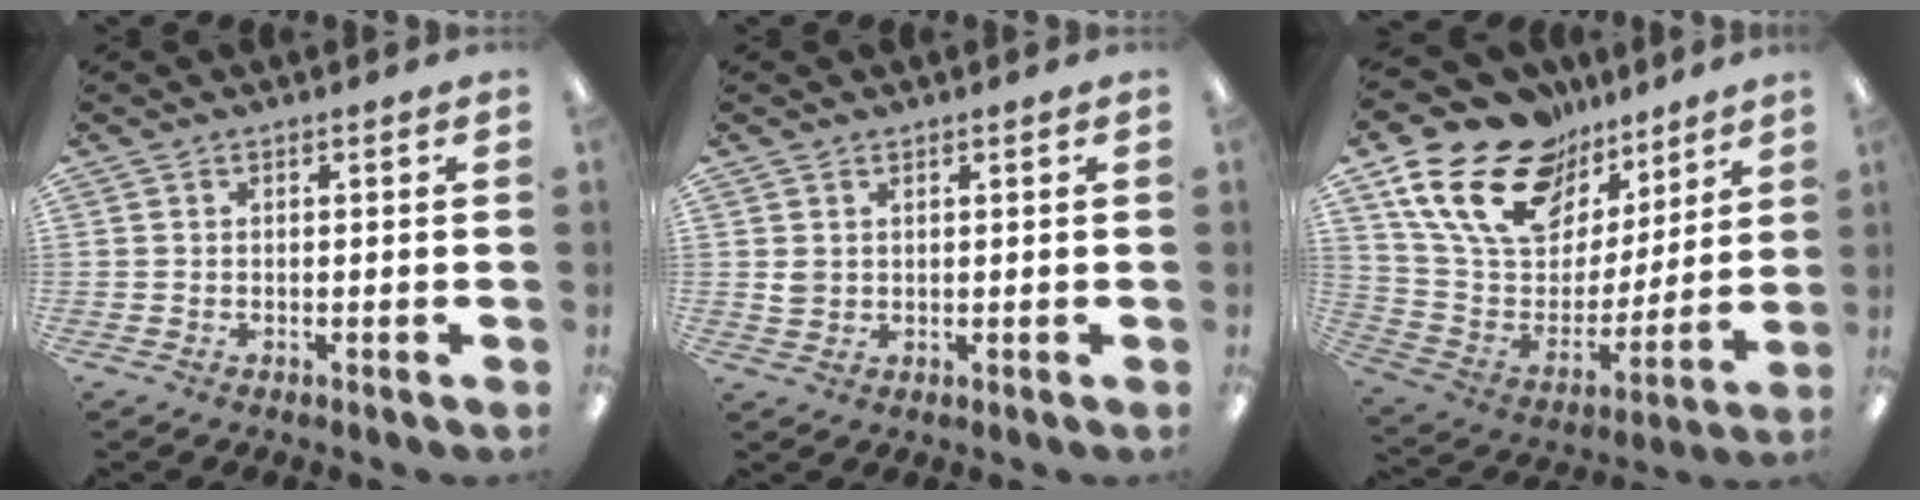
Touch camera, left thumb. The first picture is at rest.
{"total": 2.1, "force": [0.9, 1.7, 0.7], "torque": [-0.009, -0.001, 0.016]}
{"total": 21.1, "force": [13.8, 12.4, 10.1], "torque": [-0.187, -0.075, 0.257]}